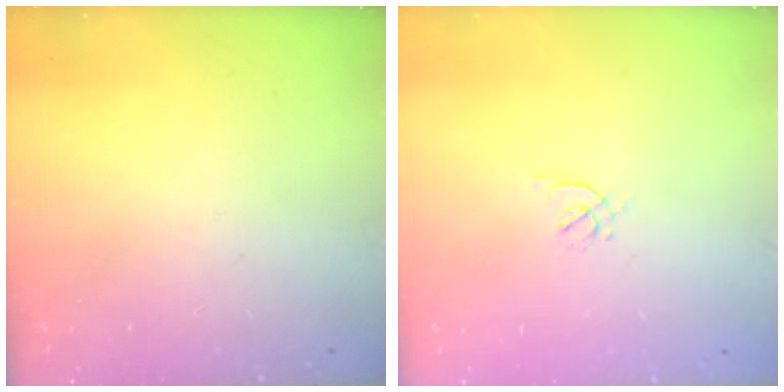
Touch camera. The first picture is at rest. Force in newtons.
{"total": 1.6, "press": 1.6, "slide": 0.4}